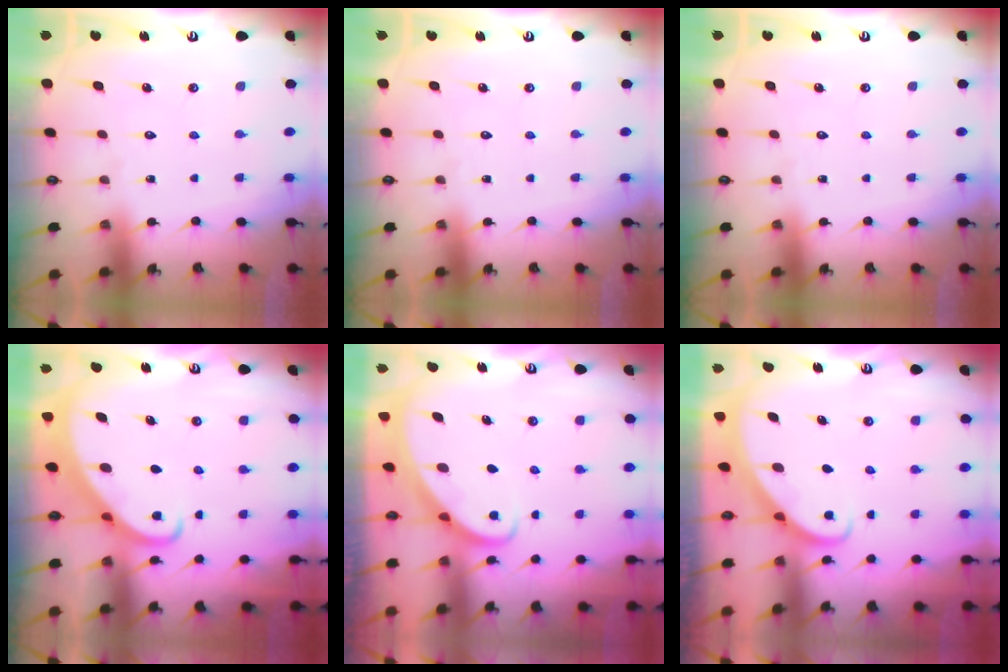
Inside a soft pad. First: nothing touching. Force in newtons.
{"total": 0.0}
{"total": 0.0}
{"total": 2.2, "press": 2.2, "slide": 0.3}
{"total": 2.3, "press": 2.3, "slide": 0.3}
{"total": 2.7, "press": 2.7, "slide": 0.2}